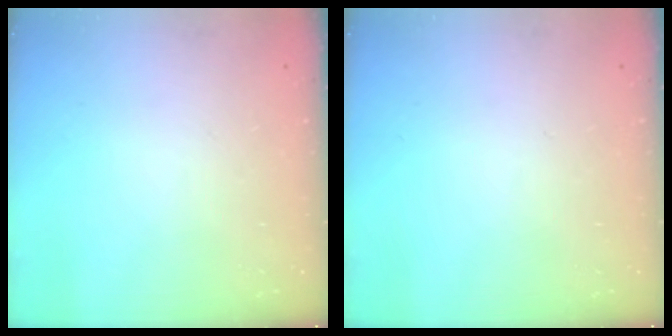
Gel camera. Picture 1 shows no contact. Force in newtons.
{"total": 0.0}